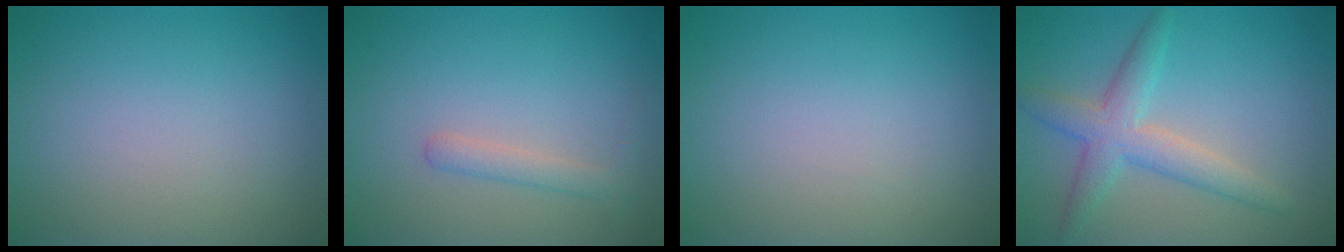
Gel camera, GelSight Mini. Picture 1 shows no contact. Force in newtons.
{"total": 1.6, "press": 1.6, "slide": 0.1}
{"total": 0.0}
{"total": 4.0, "press": 4.0, "slide": 0.1}